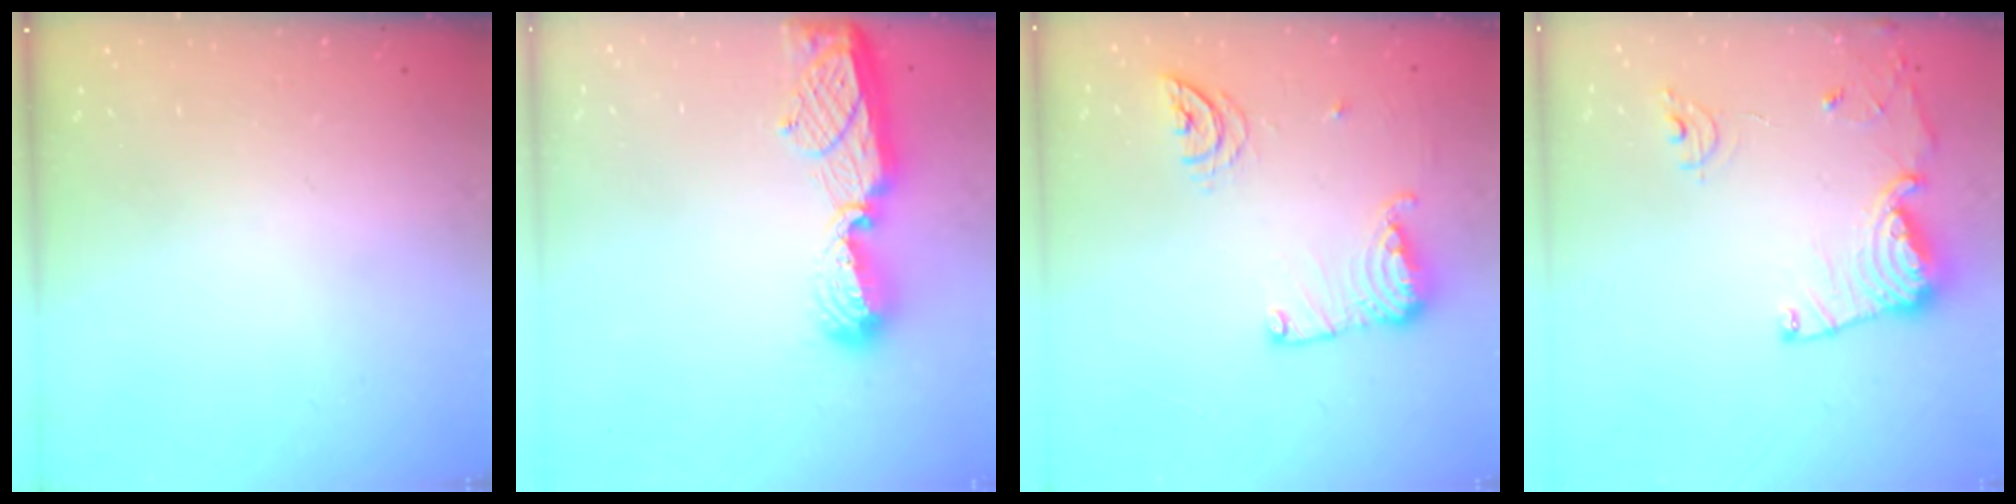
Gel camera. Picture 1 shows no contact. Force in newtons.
{"total": 10.7, "press": 10.7, "slide": 1.0}
{"total": 12.2, "press": 12.1, "slide": 1.2}
{"total": 13.4, "press": 13.4, "slide": 1.5}